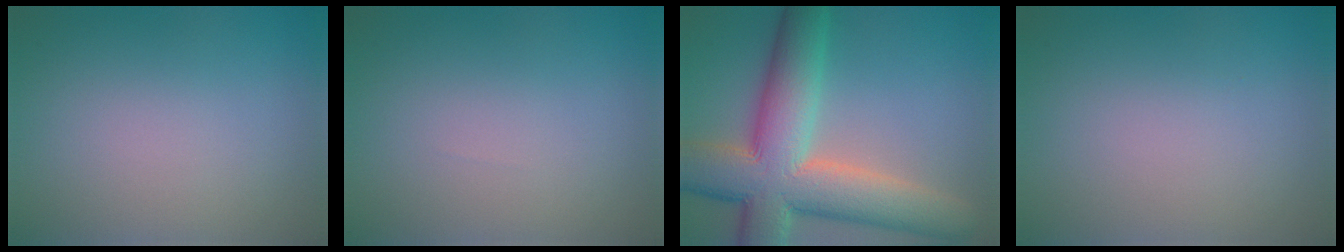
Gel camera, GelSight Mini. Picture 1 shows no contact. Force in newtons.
{"total": 0.0}
{"total": 12.4, "press": 12.4, "slide": 0.9}
{"total": 0.0}